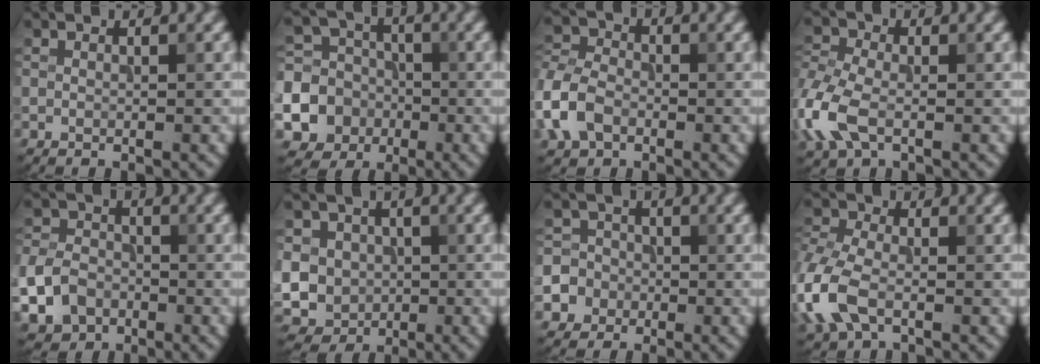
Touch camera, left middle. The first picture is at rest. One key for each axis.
{"total": 14.3, "fx": -4.9, "fy": 13.1, "fz": 3.1, "tx": -0.112, "ty": -0.027, "tz": -0.098}
{"total": 5.2, "fx": -2.1, "fy": 3.7, "fz": 3.0, "tx": -0.067, "ty": 0.007, "tz": -0.055}
{"total": 5.8, "fx": -1.7, "fy": 3.7, "fz": 4.2, "tx": -0.112, "ty": 0.004, "tz": -0.051}
{"total": 6.1, "fx": -2.4, "fy": 4.8, "fz": 3.0, "tx": -0.058, "ty": -0.013, "tz": -0.052}
{"total": 10.5, "fx": -0.1, "fy": 9.8, "fz": 3.8, "tx": -0.101, "ty": 0.010, "tz": -0.030}
{"total": 7.1, "fx": -2.8, "fy": 6.3, "fz": 1.4, "tx": -0.026, "ty": -0.003, "tz": -0.079}
{"total": 6.3, "fx": -2.0, "fy": 3.9, "fz": 4.5, "tx": -0.118, "ty": 0.001, "tz": -0.057}